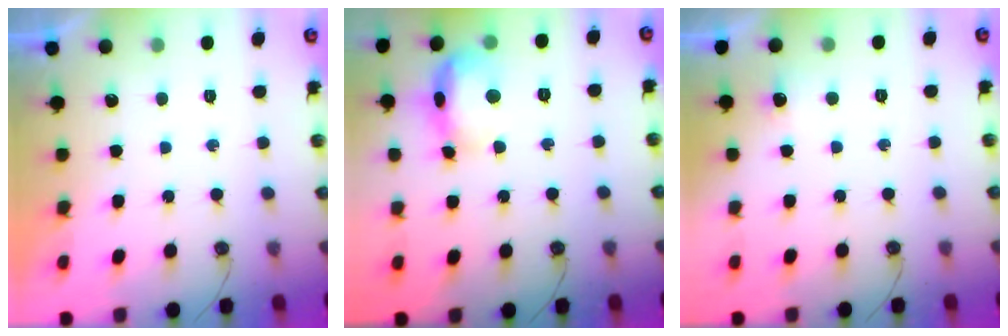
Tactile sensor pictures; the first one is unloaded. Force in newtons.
{"total": 17.8, "press": 14.4, "slide": 10.5}
{"total": 3.0, "press": 2.8, "slide": 1.0}